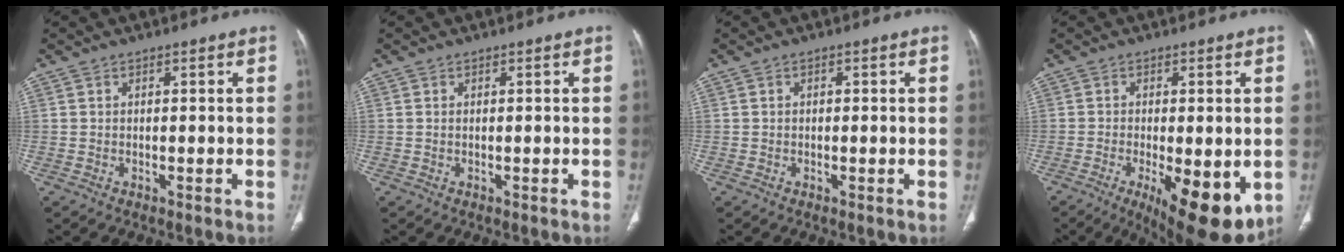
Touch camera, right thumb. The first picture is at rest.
{"total": 0.0}
{"total": 0.6, "force": [0.1, 0.4, 0.5], "torque": [-0.012, 0.005, 0.004]}
{"total": 14.4, "force": [-4.4, 5.2, 12.7], "torque": [-0.155, -0.018, -0.049]}